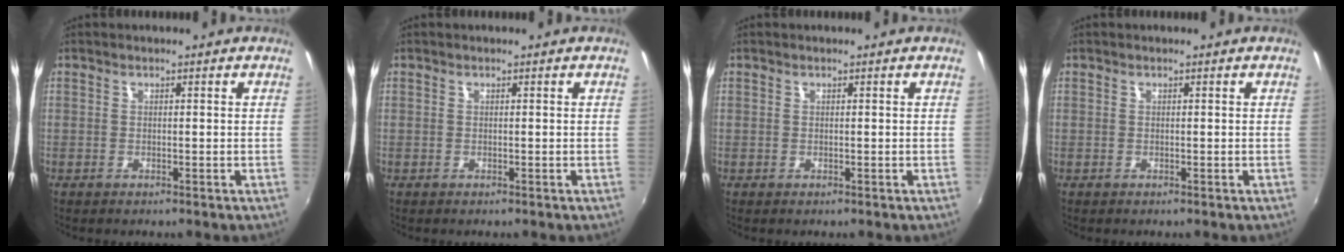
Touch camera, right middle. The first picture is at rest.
{"total": 0.0}
{"total": 0.0}
{"total": 0.0}